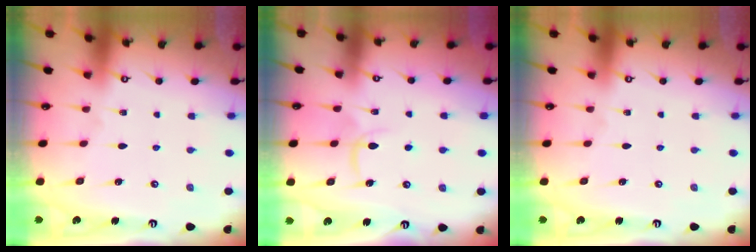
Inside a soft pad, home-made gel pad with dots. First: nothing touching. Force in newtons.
{"total": 5.7, "press": 5.7, "slide": 0.8}
{"total": 0.0}